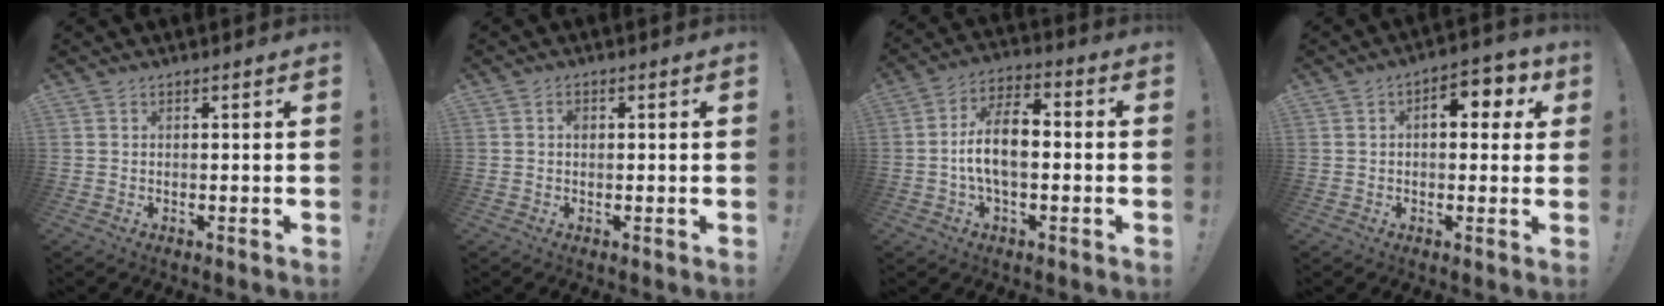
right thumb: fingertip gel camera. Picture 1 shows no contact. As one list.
[{"total": 1.1, "force": [0.0, 0.9, 0.6], "torque": [-0.012, 0.005, -0.001]}, {"total": 11.2, "force": [-1.6, 5.7, 9.5], "torque": [-0.162, 0.009, -0.029]}, {"total": 8.0, "force": [2.3, 4.5, 6.2], "torque": [-0.064, -0.007, 0.031]}]